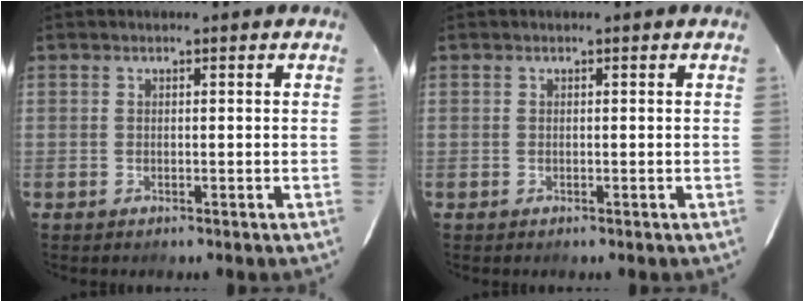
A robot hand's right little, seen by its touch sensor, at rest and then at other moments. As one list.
[{"total": 0.0}]